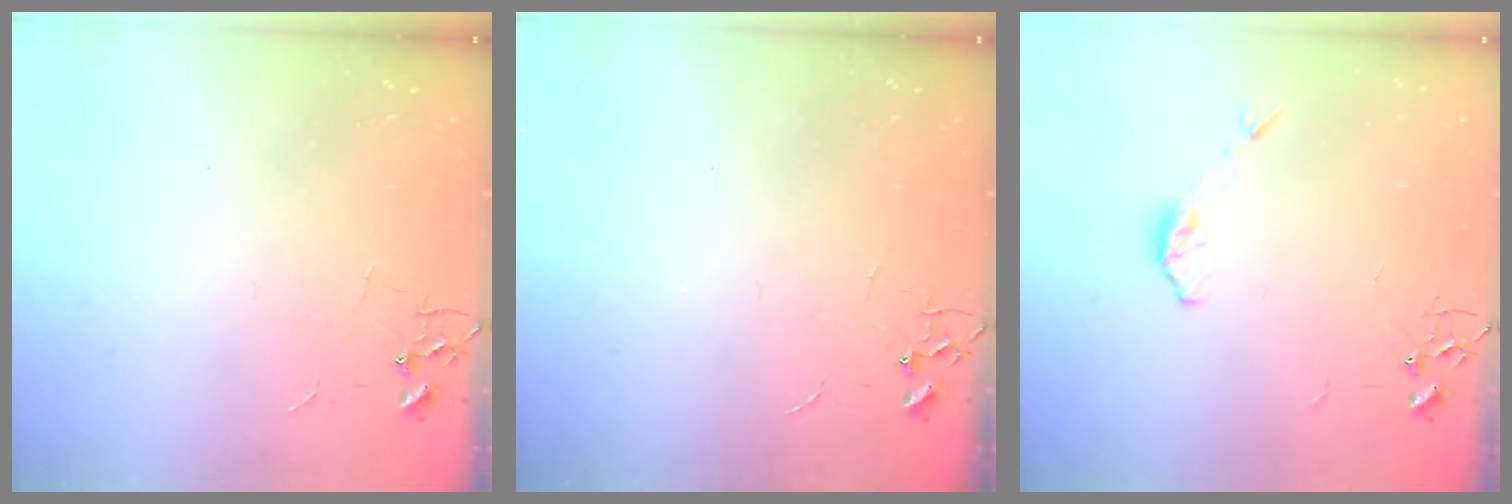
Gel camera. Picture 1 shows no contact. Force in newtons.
{"total": 0.0}
{"total": 4.1, "press": 4.0, "slide": 0.7}